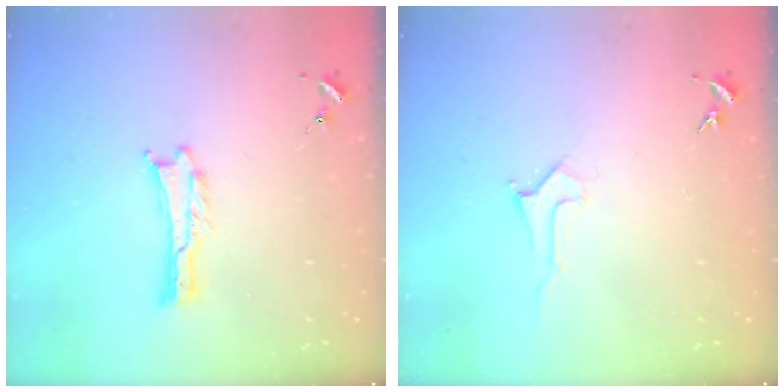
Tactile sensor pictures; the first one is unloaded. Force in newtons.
{"total": 1.9, "press": 1.9, "slide": 0.2}